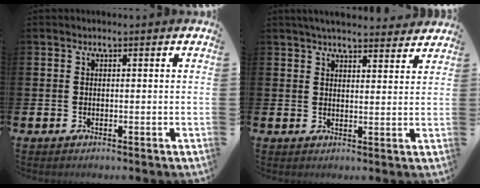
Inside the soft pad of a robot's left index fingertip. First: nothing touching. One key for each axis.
{"total": 4.4, "fx": 4.3, "fy": 0.7, "fz": 0.9, "tx": -0.016, "ty": -0.020, "tz": 0.076}